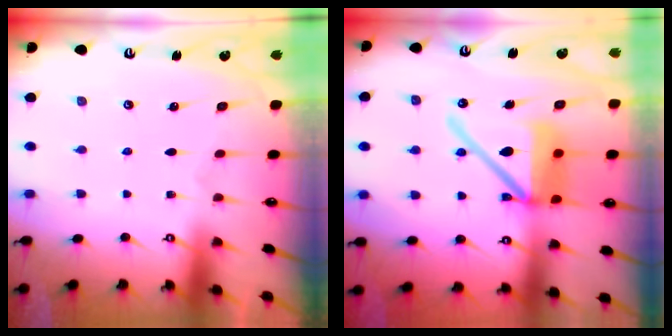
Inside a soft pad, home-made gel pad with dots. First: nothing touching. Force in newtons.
{"total": 15.6, "press": 15.5, "slide": 2.1}